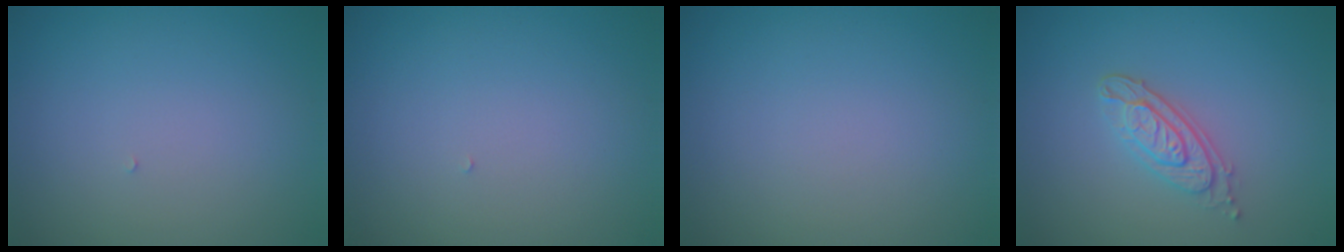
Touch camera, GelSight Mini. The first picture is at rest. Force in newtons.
{"total": 0.0}
{"total": 0.0}
{"total": 2.9, "press": 2.6, "slide": 1.4}